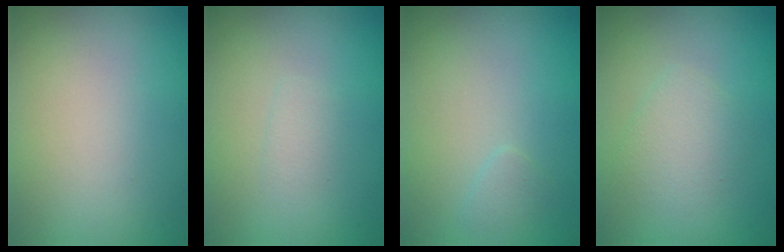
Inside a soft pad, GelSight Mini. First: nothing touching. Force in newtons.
{"total": 0.9, "press": 0.9, "slide": 0.0}
{"total": 0.7, "press": 0.7, "slide": 0.1}
{"total": 2.3, "press": 2.3, "slide": 0.1}